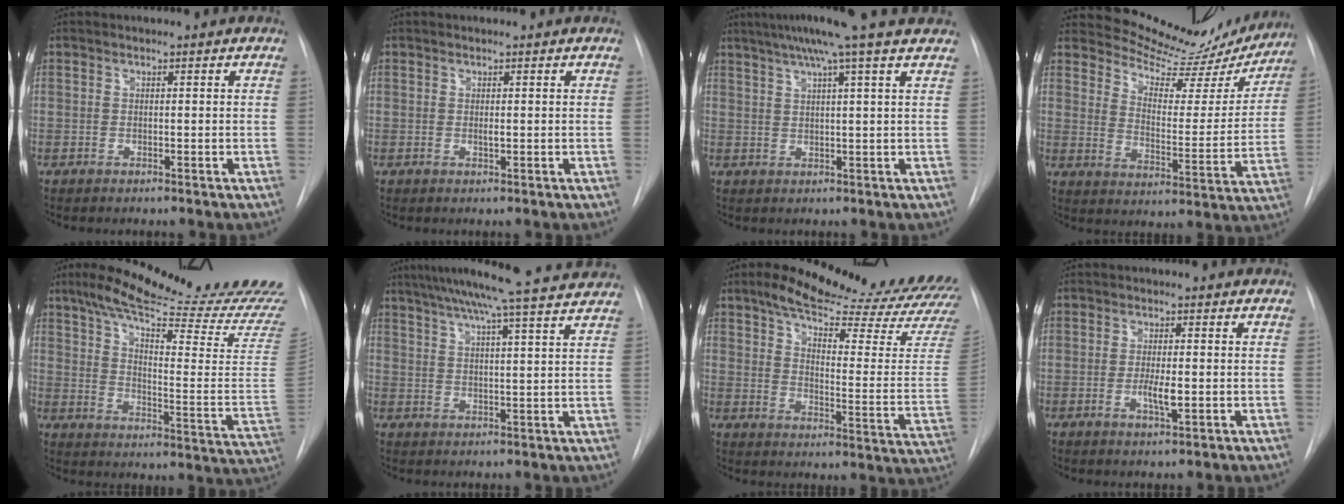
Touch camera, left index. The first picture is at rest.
{"total": 0.5, "force": [0.2, 0.1, 0.5], "torque": [-0.012, -0.002, 0.003]}
{"total": 11.9, "force": [9.4, -1.4, 7.3], "torque": [-0.117, 0.024, 0.115]}
{"total": 17.2, "force": [16.4, 4.1, 3.0], "torque": [-0.033, -0.049, 0.204]}
{"total": 29.5, "force": [24.6, 0.9, 16.2], "torque": [-0.231, -0.090, 0.321]}
{"total": 19.3, "force": [17.0, -0.5, 9.2], "torque": [-0.156, 0.002, 0.224]}
{"total": 24.6, "force": [21.3, 2.0, 12.2], "torque": [-0.182, -0.080, 0.270]}
{"total": 3.1, "force": [-0.6, 0.7, 3.0], "torque": [-0.057, -0.004, -0.009]}